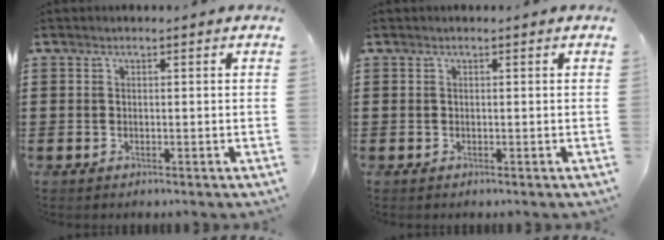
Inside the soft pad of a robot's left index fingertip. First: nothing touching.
{"total": 0.0}